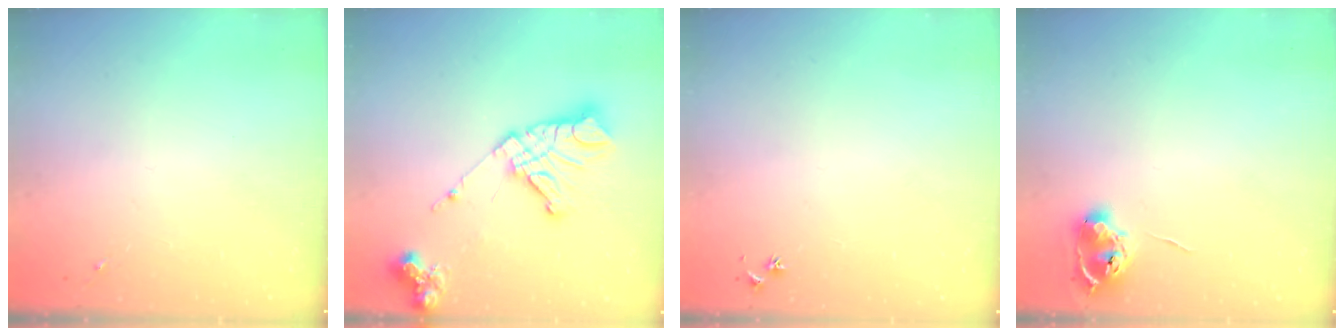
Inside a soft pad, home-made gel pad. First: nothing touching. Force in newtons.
{"total": 16.4, "press": 16.3, "slide": 1.9}
{"total": 3.0, "press": 2.9, "slide": 0.4}
{"total": 7.7, "press": 7.7, "slide": 0.7}